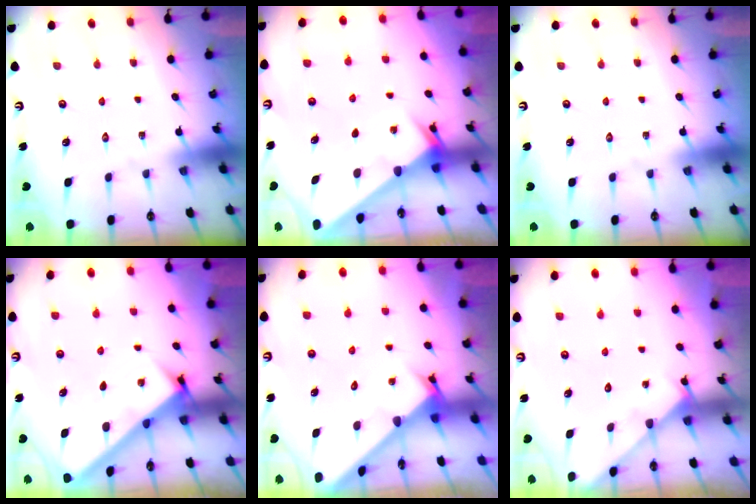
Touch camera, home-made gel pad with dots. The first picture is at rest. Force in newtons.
{"total": 1.9, "press": 1.9, "slide": 0.2}
{"total": 0.0}
{"total": 2.9, "press": 2.8, "slide": 0.2}
{"total": 2.6, "press": 2.6, "slide": 0.3}
{"total": 1.3, "press": 1.3, "slide": 0.1}